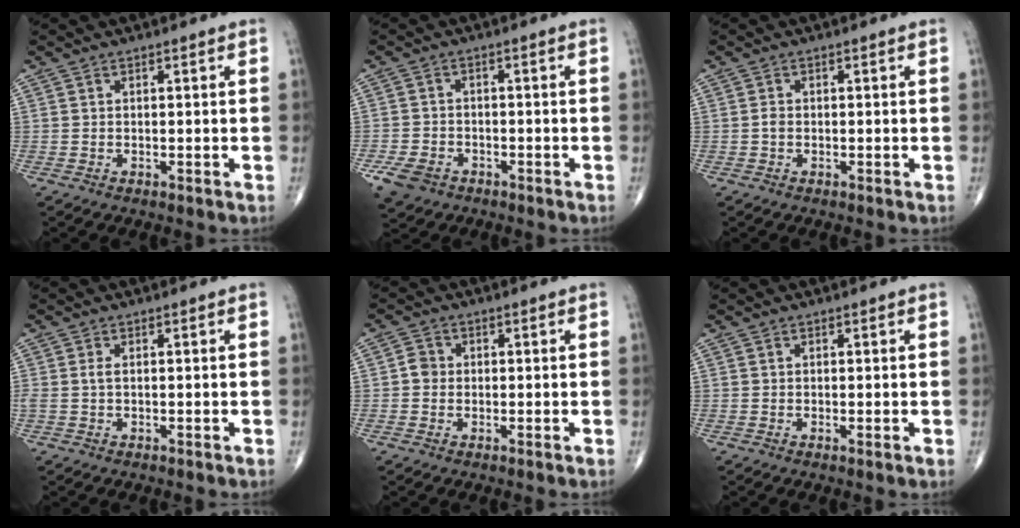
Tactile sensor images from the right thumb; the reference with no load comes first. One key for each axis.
{"total": 5.9, "fx": -3.3, "fy": 4.2, "fz": 2.5, "tx": -0.053, "ty": 0.012, "tz": -0.054}
{"total": 1.0, "fx": -0.3, "fy": 0.7, "fz": 0.6, "tx": -0.011, "ty": 0.001, "tz": -0.007}
{"total": 1.3, "fx": 0.1, "fy": 0.6, "fz": 1.1, "tx": -0.028, "ty": 0.000, "tz": 0.001}
{"total": 2.5, "fx": -0.2, "fy": 2.3, "fz": 1.0, "tx": -0.006, "ty": 0.006, "tz": -0.009}
{"total": 0.7, "fx": -0.1, "fy": 0.0, "fz": 0.7, "tx": -0.017, "ty": -0.004, "tz": -0.004}